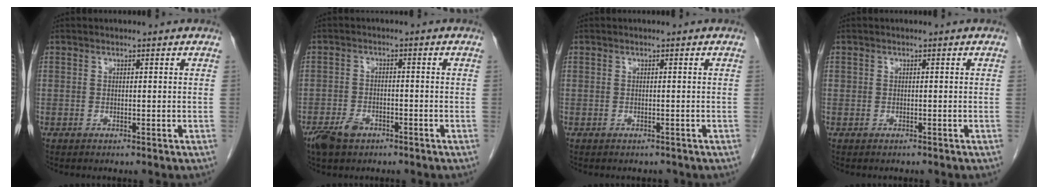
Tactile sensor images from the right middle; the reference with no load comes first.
{"total": 4.7, "force": [-3.0, 2.6, 2.5], "torque": [-0.053, -0.002, -0.048]}
{"total": 0.9, "force": [-0.8, 0.5, 0.0], "torque": [-0.005, 0.001, -0.011]}
{"total": 0.6, "force": [-0.3, 0.5, 0.0], "torque": [-0.003, 0.005, -0.005]}